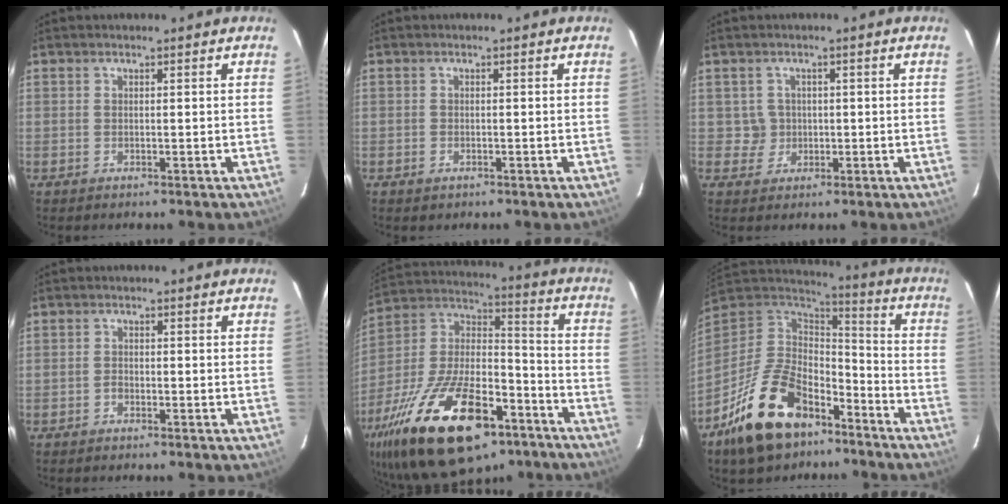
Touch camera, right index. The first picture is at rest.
{"total": 1.1, "force": [-0.6, 0.8, 0.3], "torque": [-0.006, -0.002, -0.006]}
{"total": 3.0, "force": [0.1, 3.0, -0.1], "torque": [0.005, 0.012, 0.006]}
{"total": 0.9, "force": [-0.6, 0.6, 0.3], "torque": [-0.004, 0.002, -0.011]}
{"total": 31.9, "force": [-17.9, 14.3, 22.2], "torque": [-0.434, -0.013, -0.284]}
{"total": 21.2, "force": [-12.7, 11.5, 12.3], "torque": [-0.260, 0.000, -0.205]}